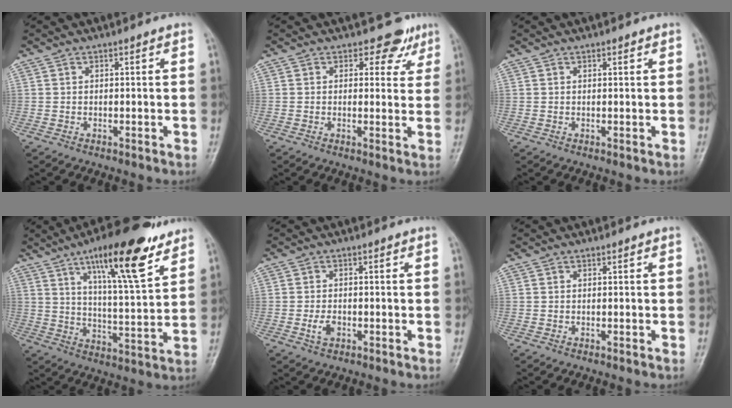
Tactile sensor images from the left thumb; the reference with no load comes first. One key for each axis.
{"total": 4.4, "fx": 3.2, "fy": 3.0, "fz": 0.7, "tx": 0.020, "ty": -0.020, "tz": 0.029}
{"total": 0.7, "fx": 0.4, "fy": 0.3, "fz": 0.5, "tx": -0.005, "ty": -0.001, "tz": 0.005}
{"total": 17.5, "fx": 10.5, "fy": 4.2, "fz": 13.3, "tx": -0.189, "ty": -0.051, "tz": 0.172}
{"total": 2.7, "fx": -0.9, "fy": 1.7, "fz": 1.8, "tx": -0.033, "ty": 0.003, "tz": -0.017}
{"total": 0.0}